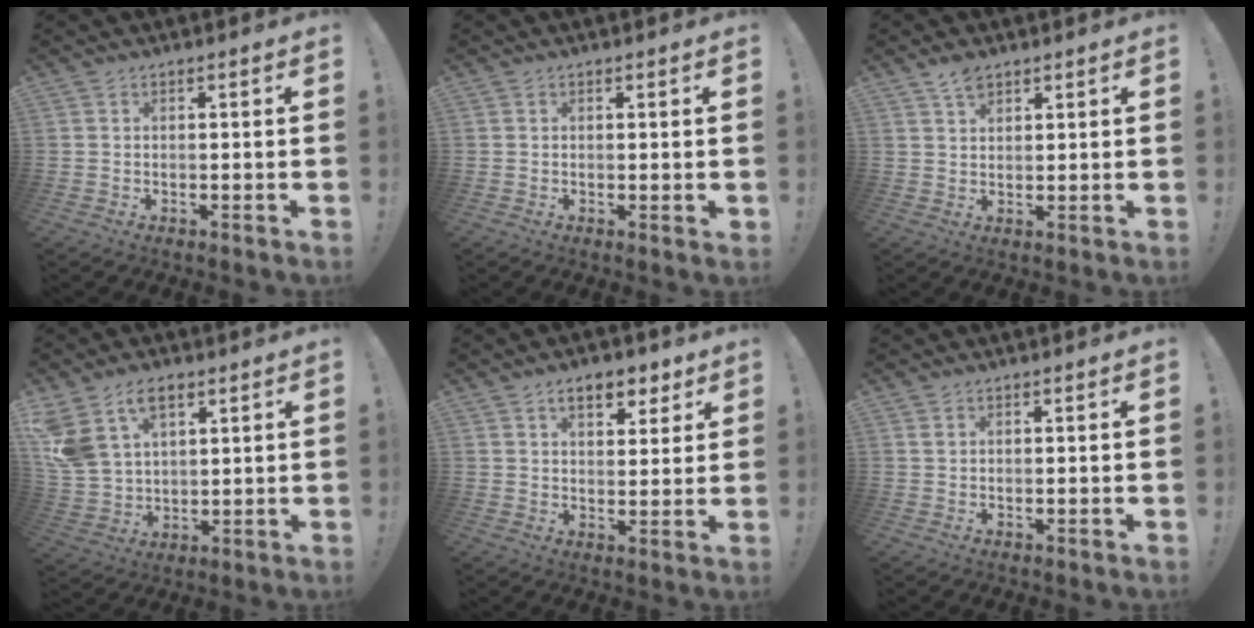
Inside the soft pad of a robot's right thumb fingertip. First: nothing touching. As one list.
[{"total": 0.8, "force": [0.4, 0.2, 0.6], "torque": [0.001, -0.004, 0.004]}, {"total": 3.9, "force": [2.8, 1.9, 1.9], "torque": [-0.035, -0.011, 0.052]}, {"total": 13.0, "force": [7.2, 8.1, 7.2], "torque": [-0.149, -0.031, 0.141]}, {"total": 8.7, "force": [5.1, 4.6, 5.3], "torque": [-0.073, -0.015, 0.090]}, {"total": 0.7, "force": [0.4, 0.3, 0.5], "torque": [-0.008, 0.000, 0.007]}]